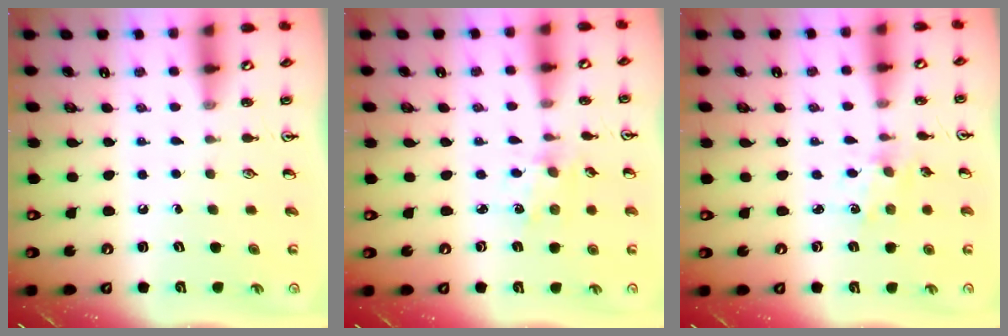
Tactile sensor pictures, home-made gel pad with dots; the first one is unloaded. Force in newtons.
{"total": 1.6, "press": 1.5, "slide": 0.3}
{"total": 1.5, "press": 1.5, "slide": 0.1}